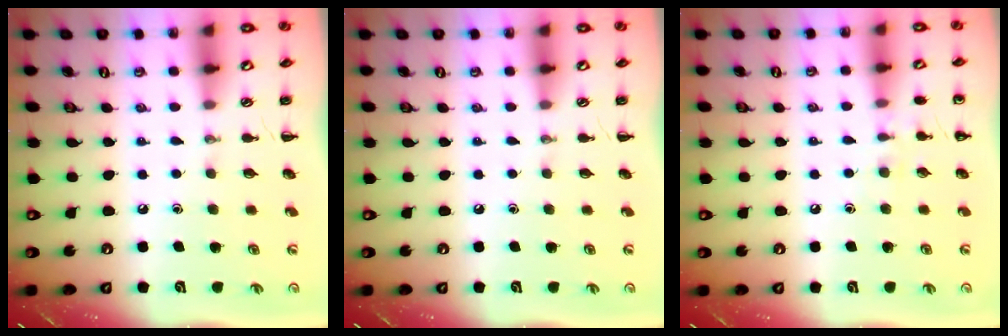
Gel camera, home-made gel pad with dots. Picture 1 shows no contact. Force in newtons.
{"total": 0.0}
{"total": 6.2, "press": 5.9, "slide": 2.0}